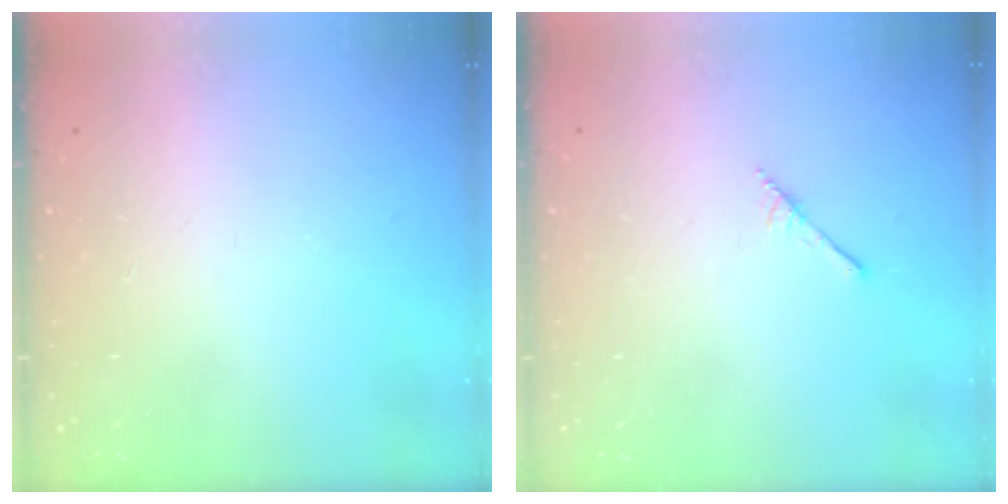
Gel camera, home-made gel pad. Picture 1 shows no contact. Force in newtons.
{"total": 1.7, "press": 1.7, "slide": 0.1}